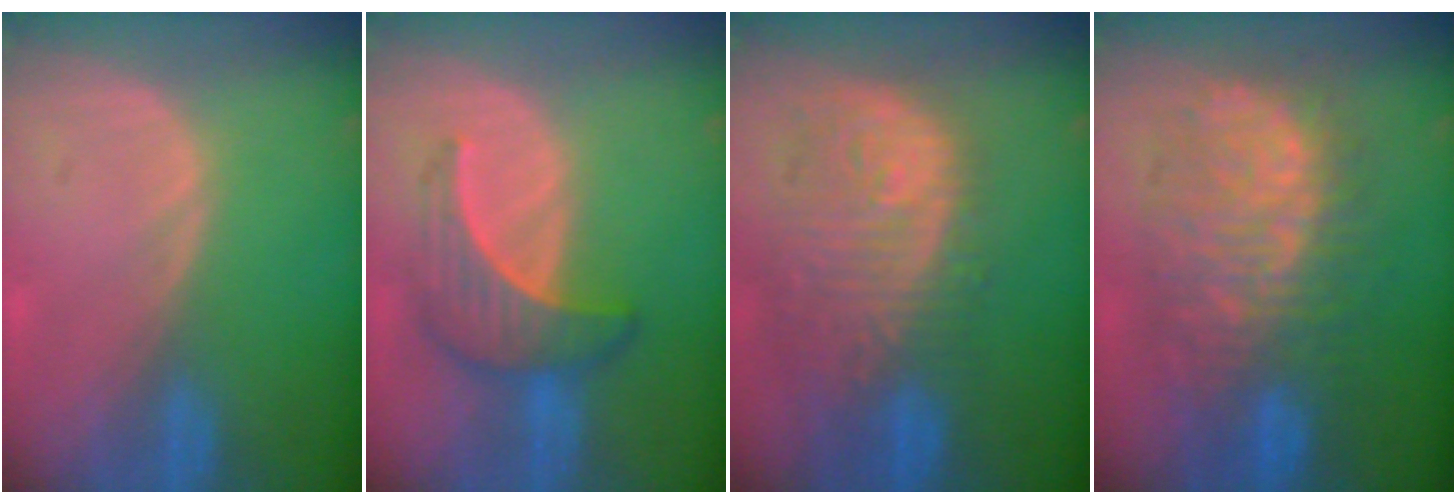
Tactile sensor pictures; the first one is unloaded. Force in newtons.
{"total": 6.6, "press": 6.4, "slide": 1.7}
{"total": 11.9, "press": 10.5, "slide": 5.6}
{"total": 12.2, "press": 12.1, "slide": 1.3}